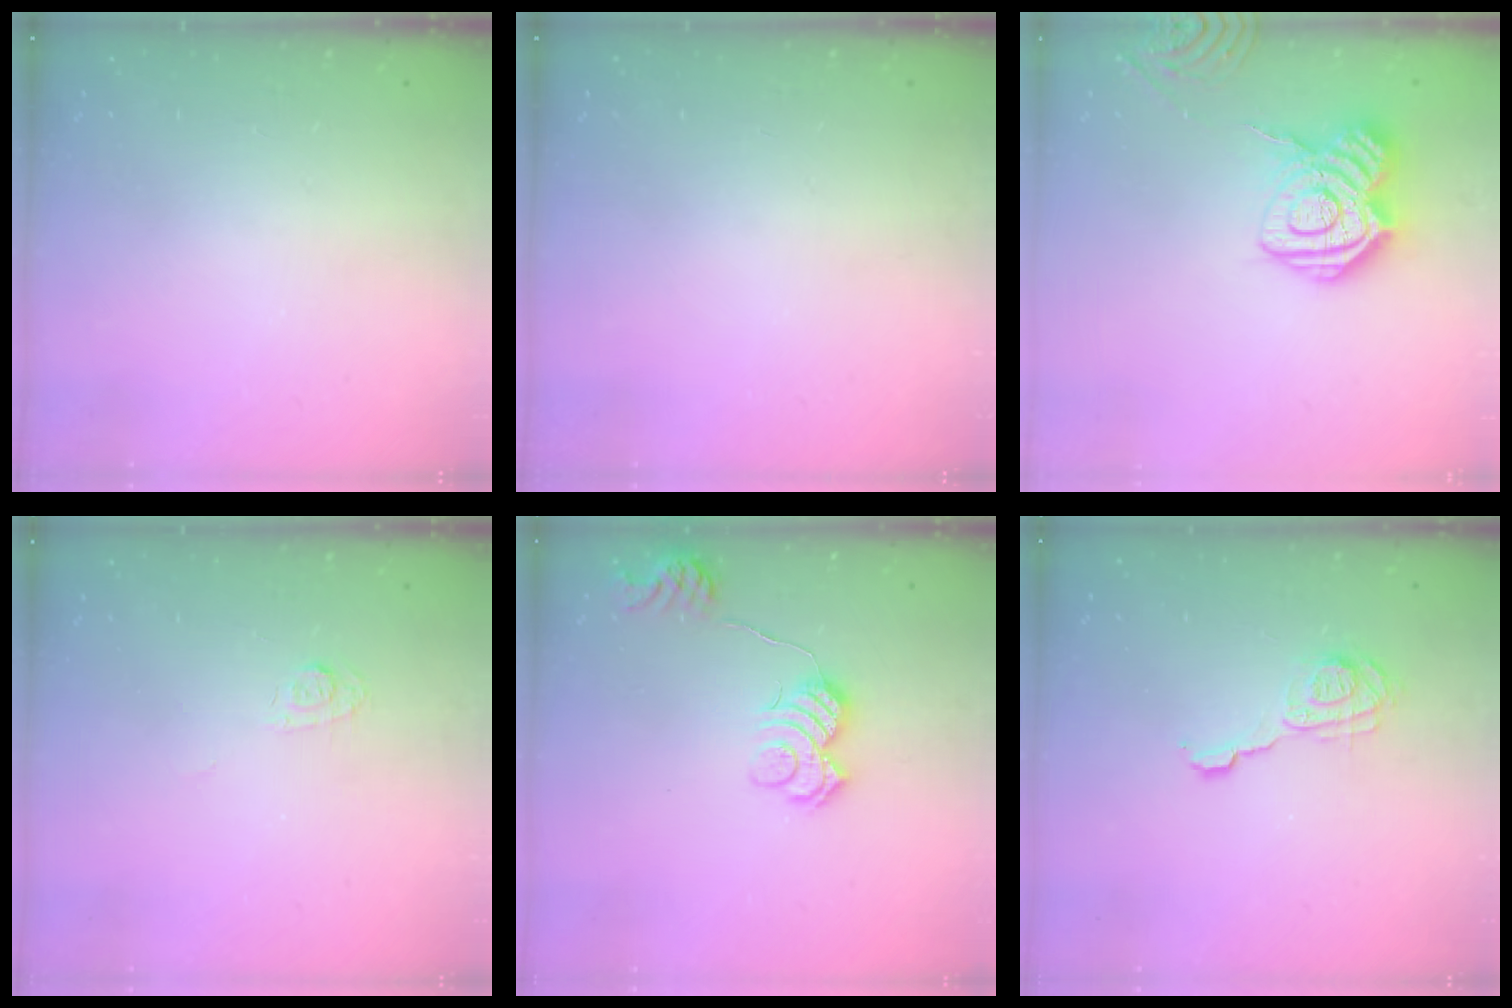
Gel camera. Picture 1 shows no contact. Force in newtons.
{"total": 0.0}
{"total": 13.3, "press": 13.3, "slide": 0.8}
{"total": 4.3, "press": 4.2, "slide": 0.6}
{"total": 11.1, "press": 11.0, "slide": 0.7}
{"total": 9.6, "press": 9.6, "slide": 0.5}